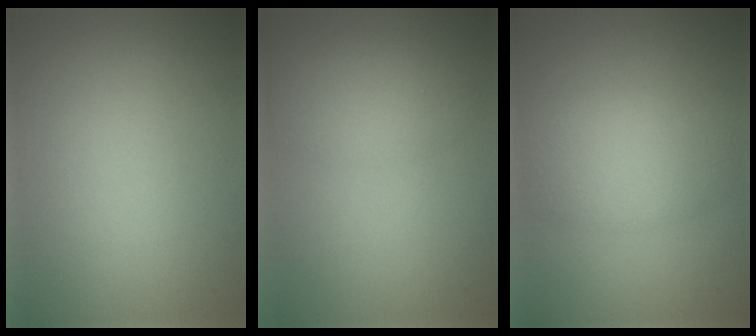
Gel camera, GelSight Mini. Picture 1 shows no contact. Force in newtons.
{"total": 2.6, "press": 2.6, "slide": 0.2}
{"total": 4.6, "press": 4.6, "slide": 0.3}